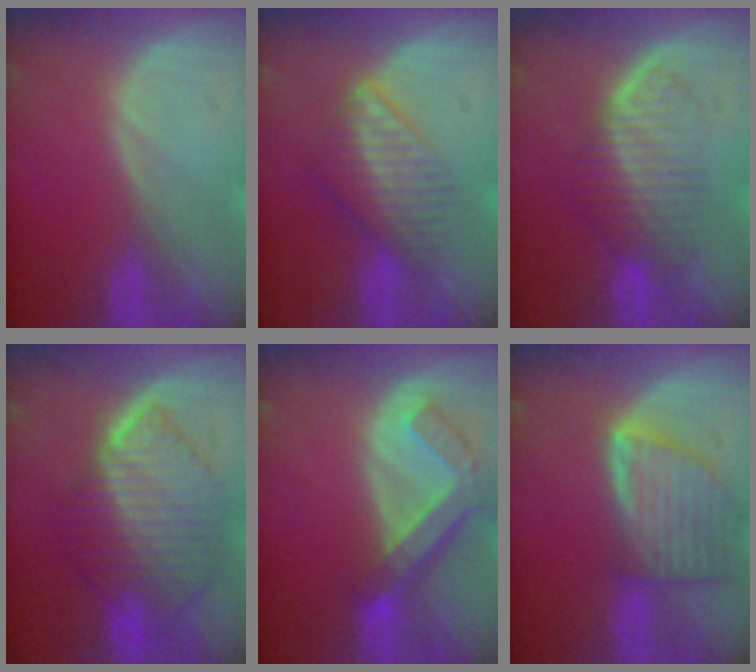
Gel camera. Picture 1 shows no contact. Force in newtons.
{"total": 6.5, "press": 5.9, "slide": 2.7}
{"total": 6.3, "press": 6.2, "slide": 1.2}
{"total": 10.2, "press": 10.1, "slide": 1.0}
{"total": 7.4, "press": 6.4, "slide": 3.6}
{"total": 8.0, "press": 7.2, "slide": 3.5}